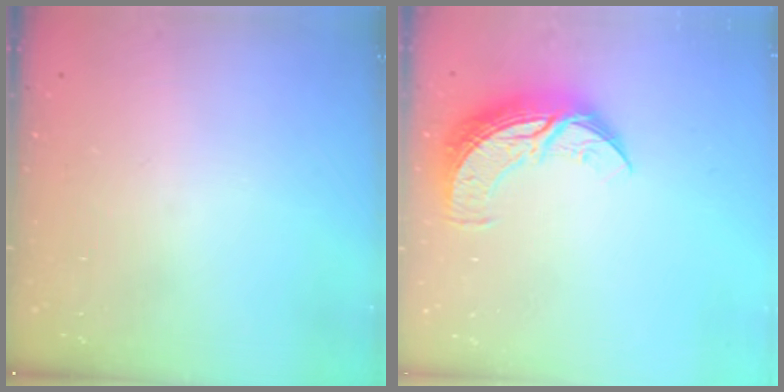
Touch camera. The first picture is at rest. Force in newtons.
{"total": 12.7, "press": 12.6, "slide": 0.6}